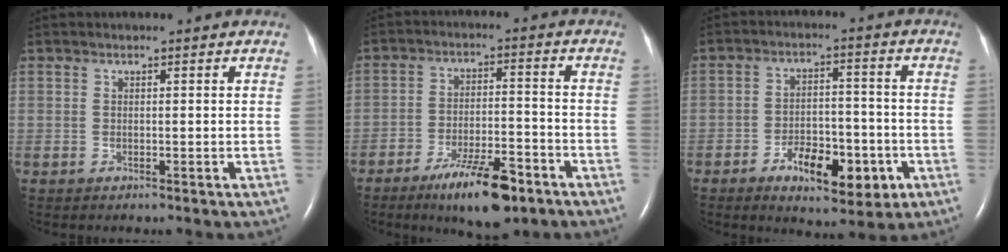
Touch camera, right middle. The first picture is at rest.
{"total": 10.8, "force": [-7.0, 2.8, 7.7], "torque": [-0.132, -0.006, -0.112]}
{"total": 10.0, "force": [-4.6, 4.5, 7.7], "torque": [-0.120, 0.009, -0.064]}